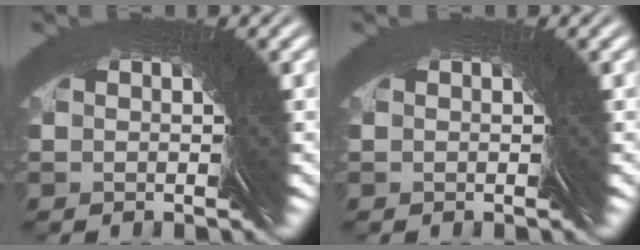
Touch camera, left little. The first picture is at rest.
{"total": 0.0}